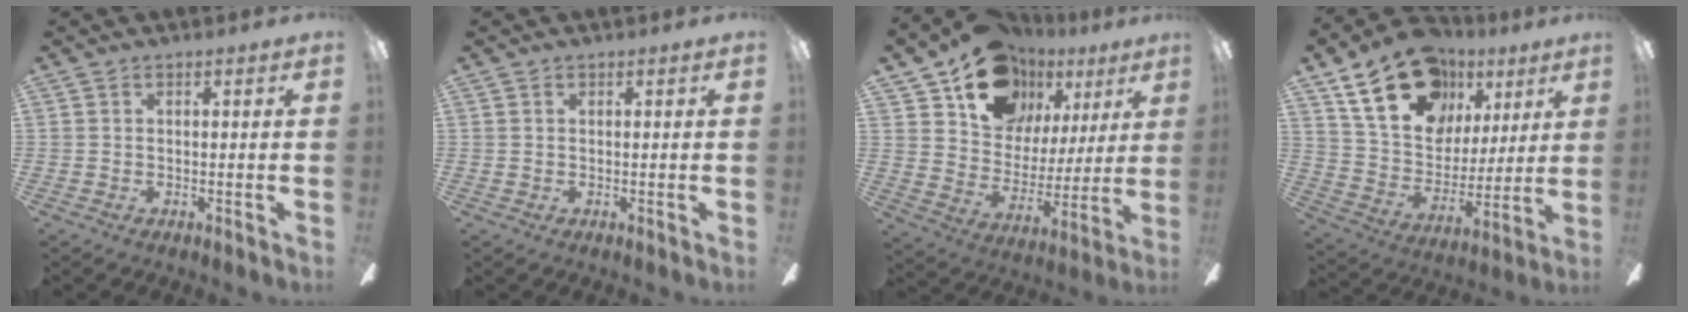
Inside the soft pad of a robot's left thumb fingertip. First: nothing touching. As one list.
[{"total": 0.0}, {"total": 17.2, "force": [11.0, 11.8, 6.0], "torque": [-0.109, -0.063, 0.204]}, {"total": 21.6, "force": [12.2, 14.3, 10.7], "torque": [-0.177, -0.048, 0.224]}]